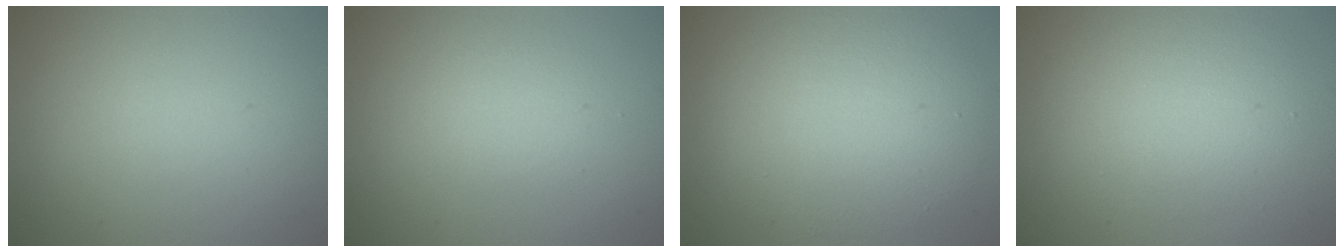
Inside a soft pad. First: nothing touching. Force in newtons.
{"total": 1.7, "press": 1.7, "slide": 0.2}
{"total": 7.8, "press": 7.8, "slide": 0.2}
{"total": 4.1, "press": 4.1, "slide": 0.1}